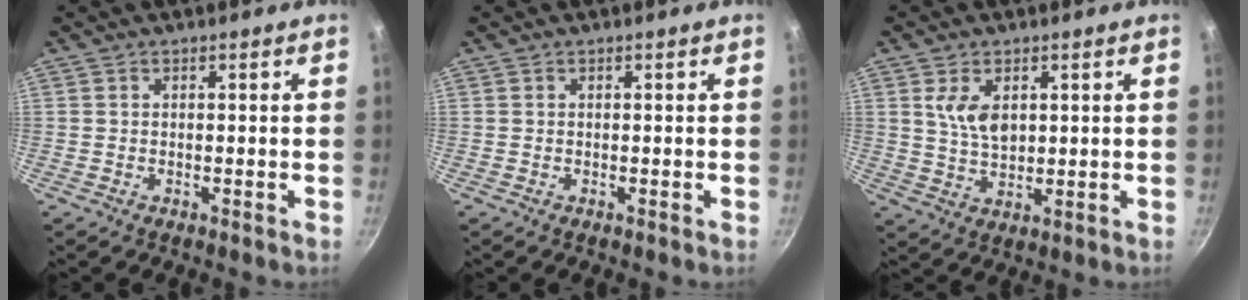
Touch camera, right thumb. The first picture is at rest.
{"total": 0.0}
{"total": 5.9, "force": [2.0, 3.5, 4.4], "torque": [-0.071, -0.012, 0.046]}